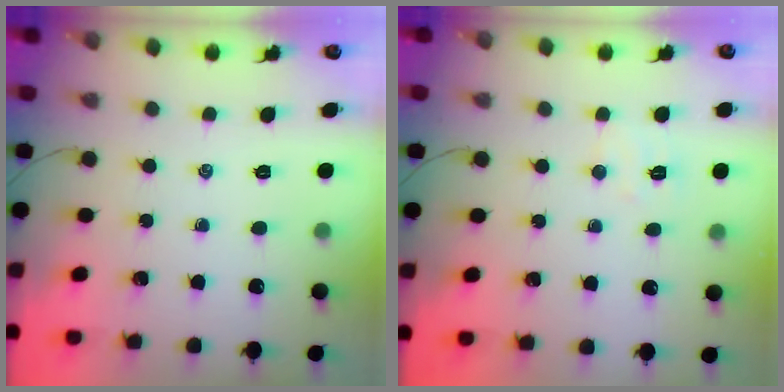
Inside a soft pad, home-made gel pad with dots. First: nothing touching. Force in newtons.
{"total": 4.0, "press": 3.9, "slide": 0.7}